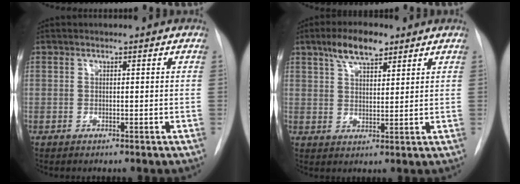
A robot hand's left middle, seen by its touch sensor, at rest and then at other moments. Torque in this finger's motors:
{"motor_torque": [0.38, -0.16, 0.09, 0.04]}